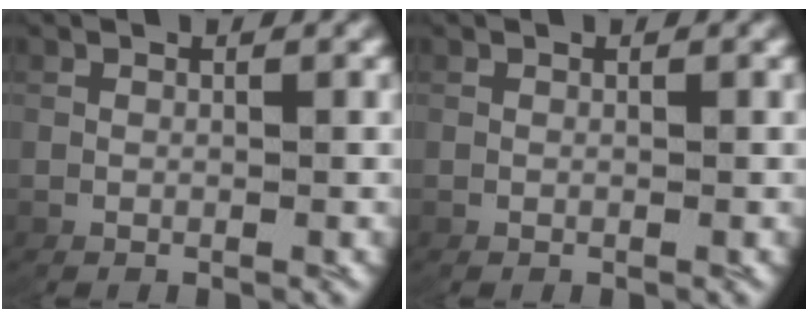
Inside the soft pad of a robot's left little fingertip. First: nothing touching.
{"total": 0.0}